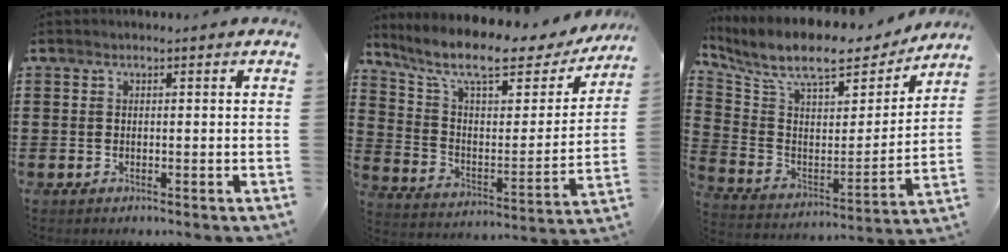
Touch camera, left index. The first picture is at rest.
{"total": 11.0, "force": [8.2, 2.6, 6.8], "torque": [-0.148, -0.047, 0.136]}
{"total": 10.8, "force": [8.7, 2.9, 5.8], "torque": [-0.141, -0.052, 0.150]}